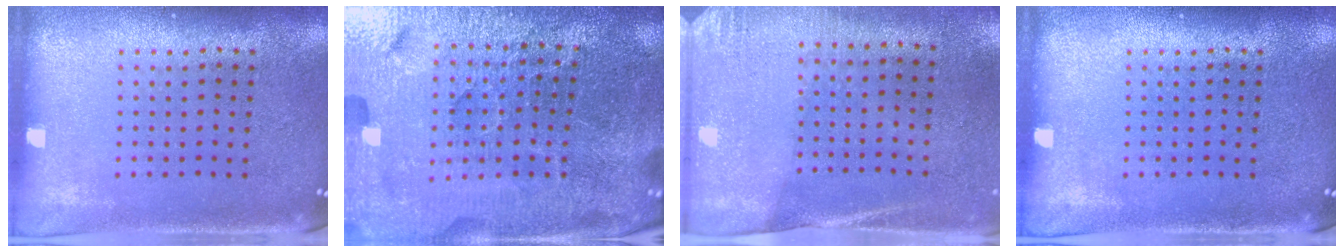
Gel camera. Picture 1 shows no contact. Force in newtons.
{"total": 5.7, "press": 5.2, "slide": 2.2}
{"total": 2.7, "press": 2.4, "slide": 1.3}
{"total": 0.0}